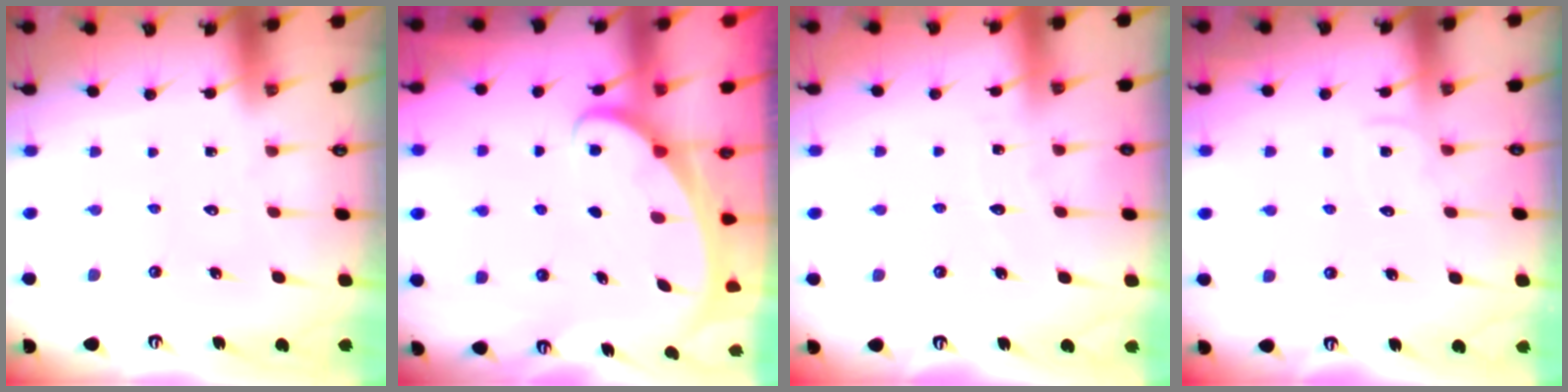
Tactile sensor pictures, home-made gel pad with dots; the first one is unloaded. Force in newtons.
{"total": 2.4, "press": 2.4, "slide": 0.3}
{"total": 3.2, "press": 3.2, "slide": 0.3}
{"total": 5.1, "press": 5.1, "slide": 0.5}